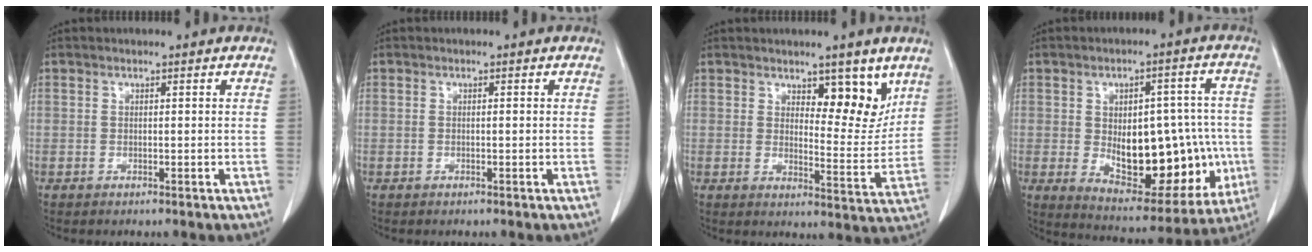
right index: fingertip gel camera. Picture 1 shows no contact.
{"total": 0.0}
{"total": 7.3, "force": [4.6, 2.8, 5.0], "torque": [-0.056, -0.015, 0.068]}
{"total": 19.5, "force": [-2.5, 10.2, 16.5], "torque": [-0.231, 0.018, -0.006]}